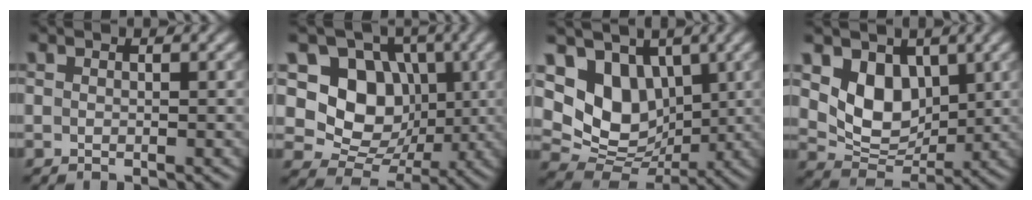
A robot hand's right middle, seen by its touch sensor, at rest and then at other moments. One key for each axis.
{"total": 8.8, "fx": 1.5, "fy": 7.3, "fz": 4.6, "tx": -0.076, "ty": -0.008, "tz": 0.008}
{"total": 7.7, "fx": 2.2, "fy": 6.0, "fz": 4.3, "tx": -0.084, "ty": -0.023, "tz": 0.036}
{"total": 5.7, "fx": 1.8, "fy": 4.2, "fz": 3.5, "tx": -0.063, "ty": -0.016, "tz": 0.035}